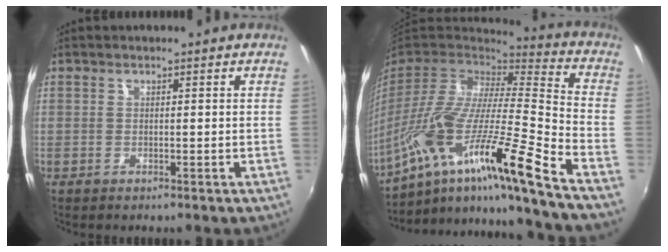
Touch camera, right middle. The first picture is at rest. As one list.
[{"total": 25.6, "force": [-16.3, 0.2, 19.7], "torque": [-0.301, -0.060, -0.290]}]